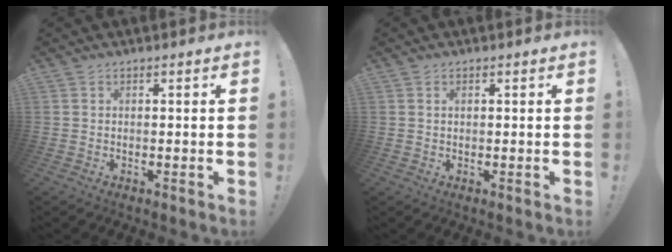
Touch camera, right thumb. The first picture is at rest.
{"total": 0.9, "force": [0.4, 0.4, 0.6], "torque": [-0.006, -0.003, 0.006]}